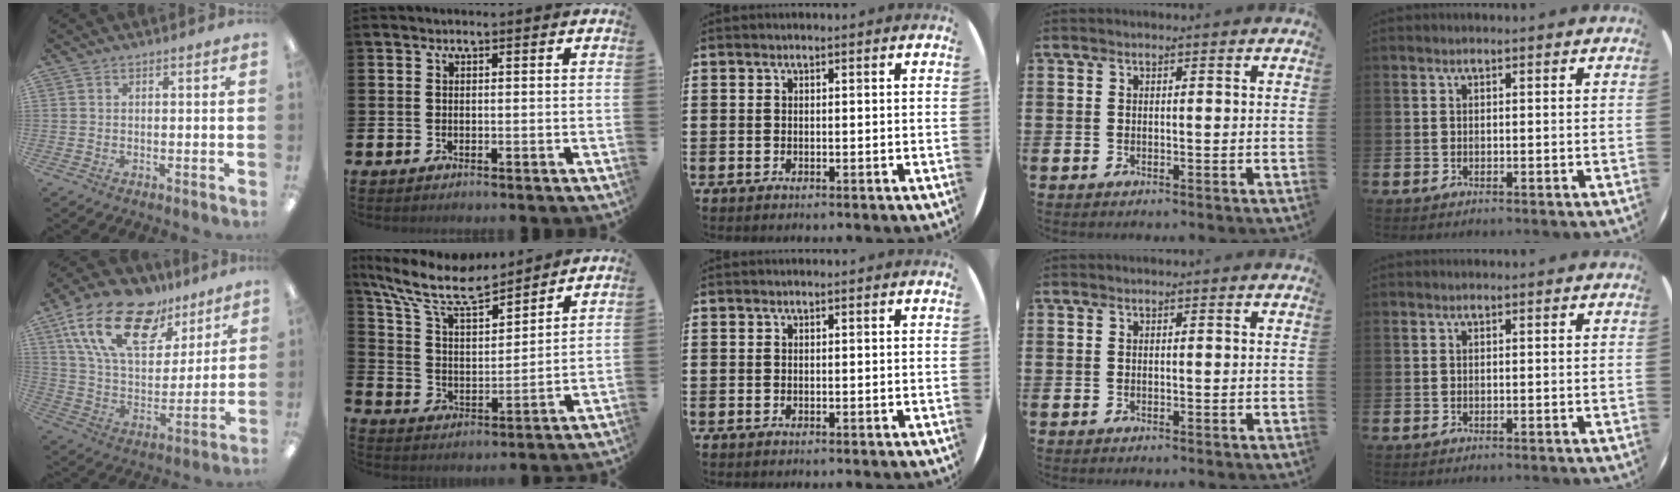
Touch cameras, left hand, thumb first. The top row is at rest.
{"thumb": {"total": 21.7, "force": [12.8, 11.2, 13.4], "torque": [-0.253, -0.056, 0.230]}, "index": {"total": 10.6, "force": [9.1, 2.5, 4.8], "torque": [-0.130, -0.048, 0.160]}}